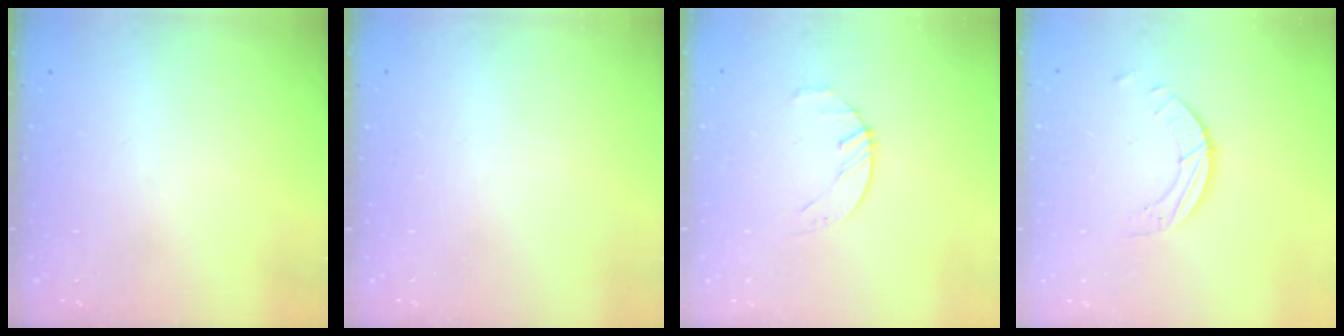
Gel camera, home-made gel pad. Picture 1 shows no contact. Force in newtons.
{"total": 0.0}
{"total": 2.7, "press": 2.6, "slide": 0.3}
{"total": 3.2, "press": 3.2, "slide": 0.3}